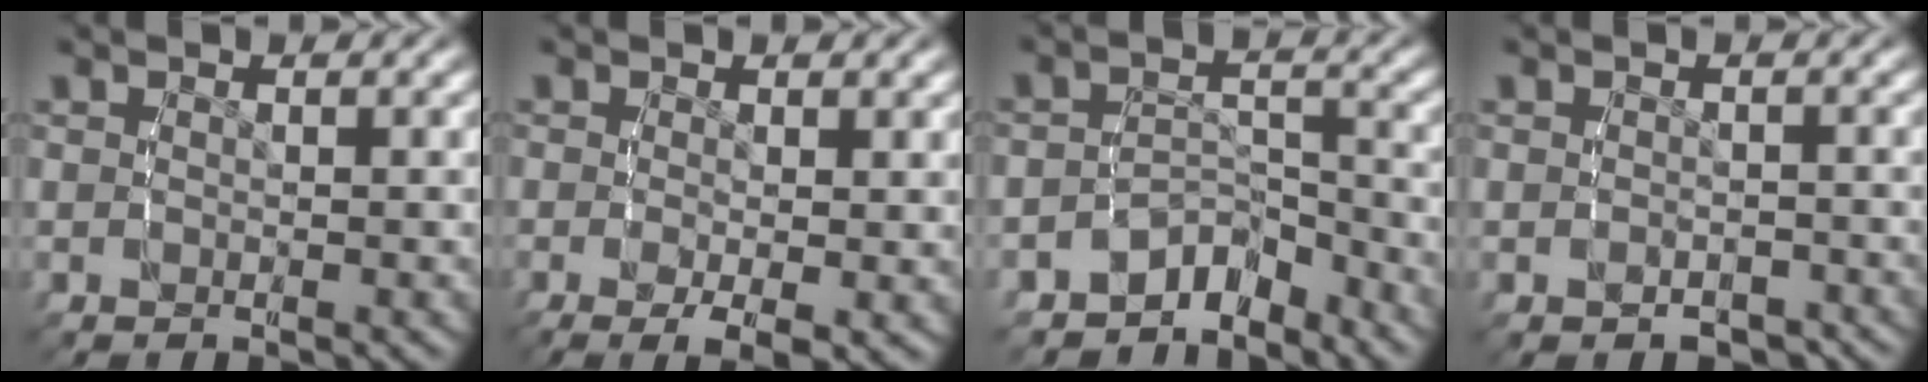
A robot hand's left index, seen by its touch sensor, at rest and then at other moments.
{"total": 3.7, "force": [-1.8, 1.0, 3.1], "torque": [-0.047, -0.023, -0.015]}
{"total": 6.8, "force": [-5.5, 3.5, 1.8], "torque": [-0.023, -0.015, -0.090]}
{"total": 1.7, "force": [-1.5, 0.6, 0.2], "torque": [-0.002, -0.004, -0.020]}